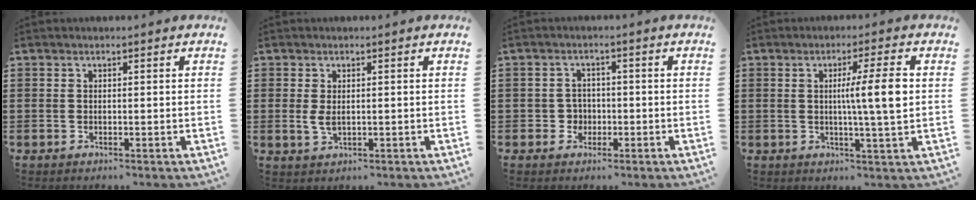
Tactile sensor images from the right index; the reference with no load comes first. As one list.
[{"total": 2.3, "force": [0.1, 1.0, 2.1], "torque": [-0.050, -0.003, 0.001]}, {"total": 2.6, "force": [-0.8, 2.4, 0.8], "torque": [-0.025, 0.002, -0.019]}, {"total": 7.4, "force": [0.9, -0.1, 7.4], "torque": [-0.128, -0.007, 0.005]}]